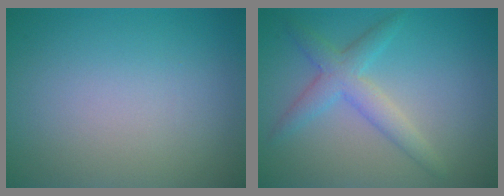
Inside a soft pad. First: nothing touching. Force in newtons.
{"total": 3.3, "press": 3.3, "slide": 0.3}